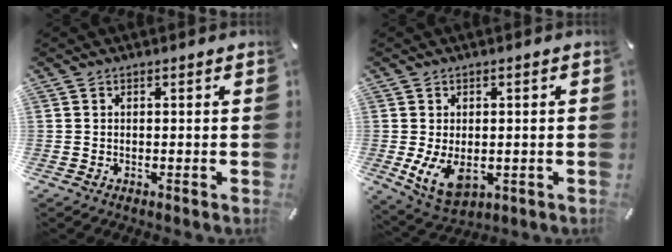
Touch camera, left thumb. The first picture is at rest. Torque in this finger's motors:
{"motor_torque": [1.67, 1.90, 1.04, 0.34, 0.11]}